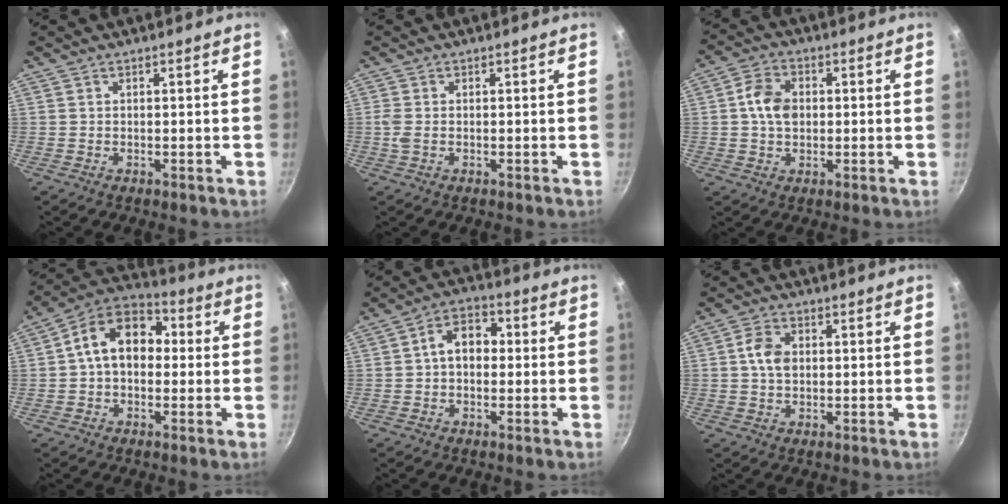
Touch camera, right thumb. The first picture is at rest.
{"total": 2.1, "force": [-0.2, 1.2, 1.6], "torque": [-0.044, -0.001, -0.007]}
{"total": 6.9, "force": [0.5, 5.1, 4.6], "torque": [-0.071, 0.012, 0.002]}
{"total": 13.0, "force": [1.0, 9.3, 9.0], "torque": [-0.107, 0.036, -0.005]}
{"total": 7.4, "force": [0.3, 5.3, 5.1], "torque": [-0.048, 0.021, -0.006]}
{"total": 5.2, "force": [0.5, 3.7, 3.6], "torque": [-0.059, 0.006, 0.005]}